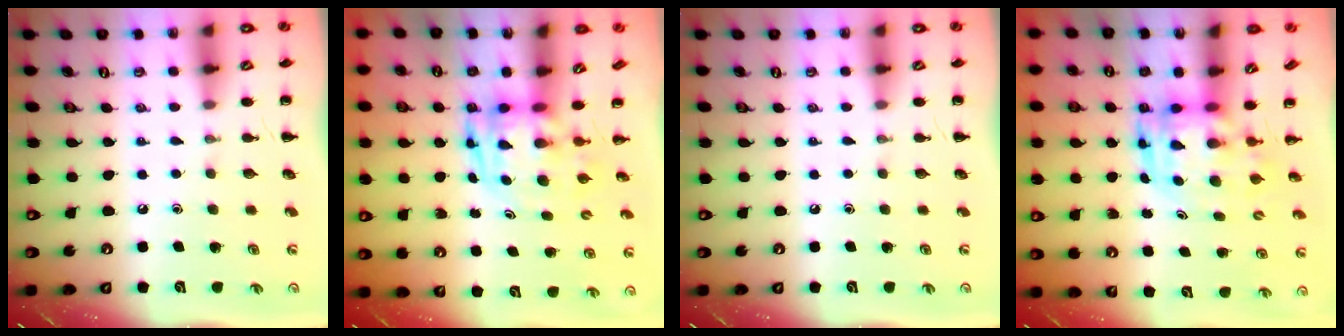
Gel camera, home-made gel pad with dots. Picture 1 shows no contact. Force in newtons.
{"total": 3.3, "press": 3.3, "slide": 0.7}
{"total": 0.0}
{"total": 3.8, "press": 3.7, "slide": 0.9}